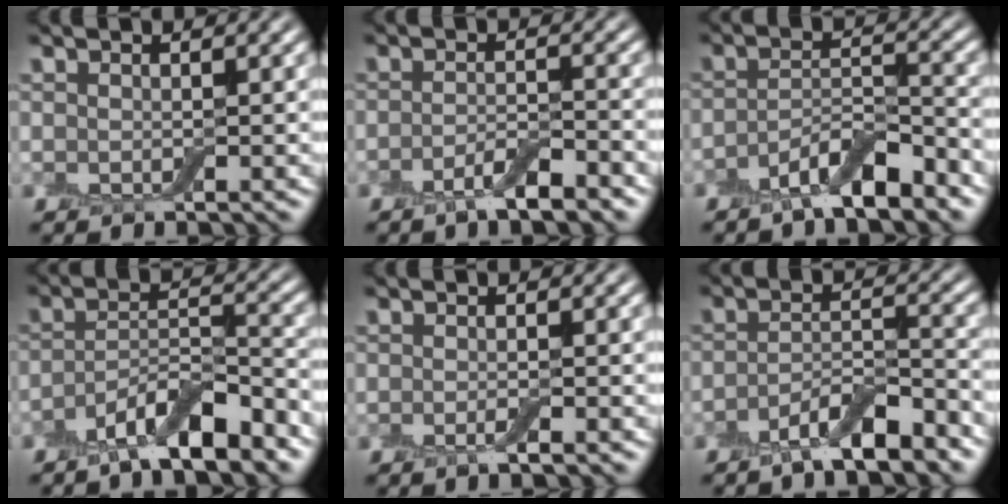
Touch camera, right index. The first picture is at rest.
{"total": 3.2, "force": [-2.1, 0.7, 2.3], "torque": [-0.042, 0.004, -0.042]}
{"total": 4.9, "force": [-3.4, 1.3, 3.2], "torque": [-0.056, 0.000, -0.064]}
{"total": 6.1, "force": [-4.2, 1.6, 4.1], "torque": [-0.070, 0.000, -0.076]}
{"total": 1.2, "force": [-0.5, 0.1, 1.0], "torque": [-0.016, -0.006, -0.011]}
{"total": 4.8, "force": [-3.4, 1.2, 3.2], "torque": [-0.054, 0.001, -0.064]}